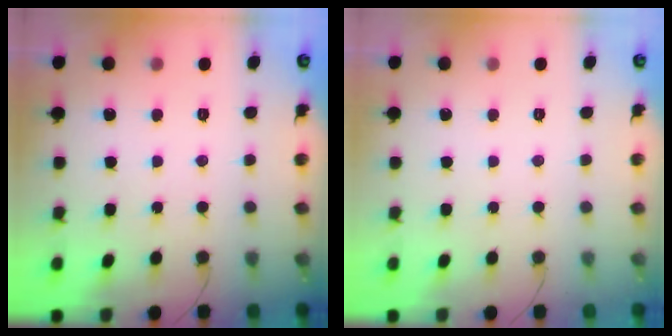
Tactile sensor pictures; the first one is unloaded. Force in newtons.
{"total": 0.0}